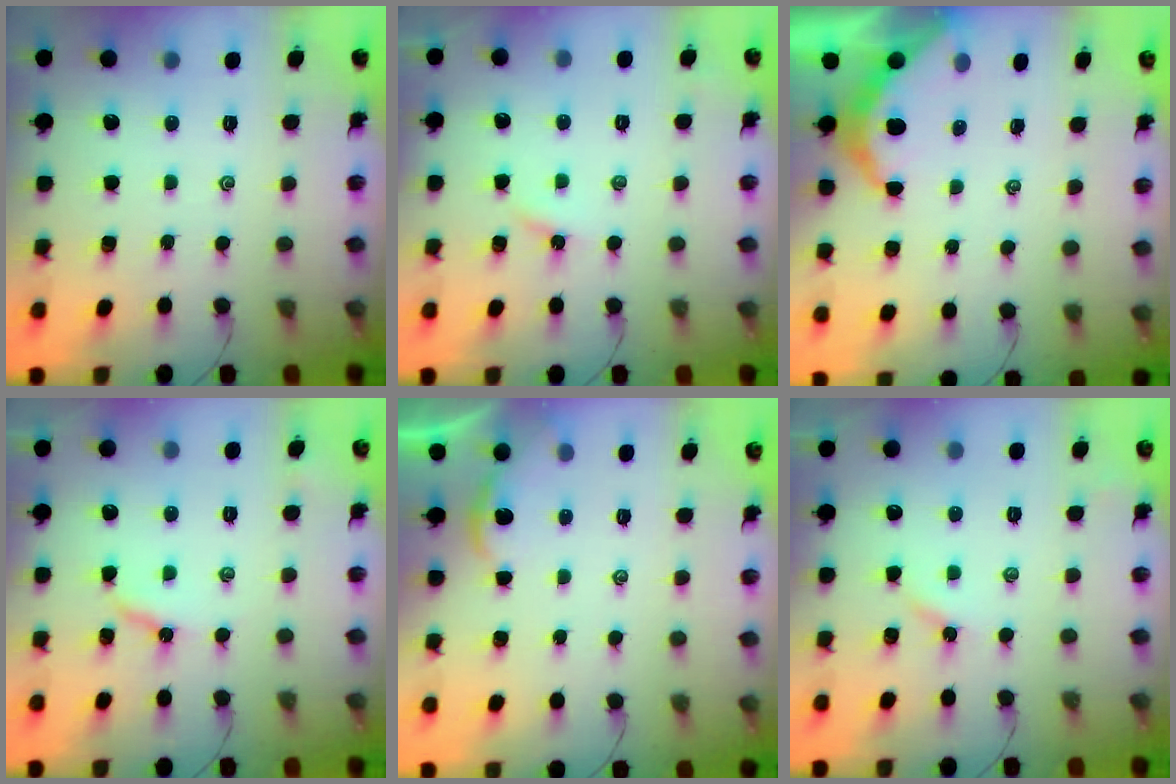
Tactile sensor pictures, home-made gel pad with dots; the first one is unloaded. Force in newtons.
{"total": 2.7, "press": 2.7, "slide": 0.3}
{"total": 6.1, "press": 6.1, "slide": 0.3}
{"total": 4.5, "press": 4.5, "slide": 0.2}
{"total": 0.9, "press": 0.9, "slide": 0.1}
{"total": 2.4, "press": 2.4, "slide": 0.3}